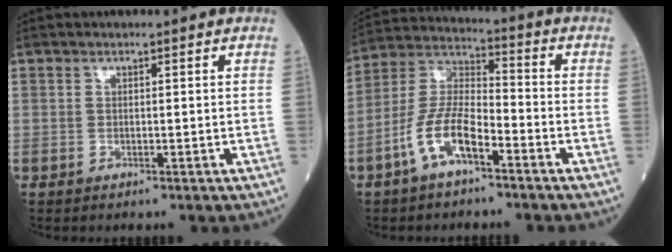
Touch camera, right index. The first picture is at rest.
{"total": 9.9, "force": [-5.0, 3.3, 7.8], "torque": [-0.169, 0.009, -0.102]}